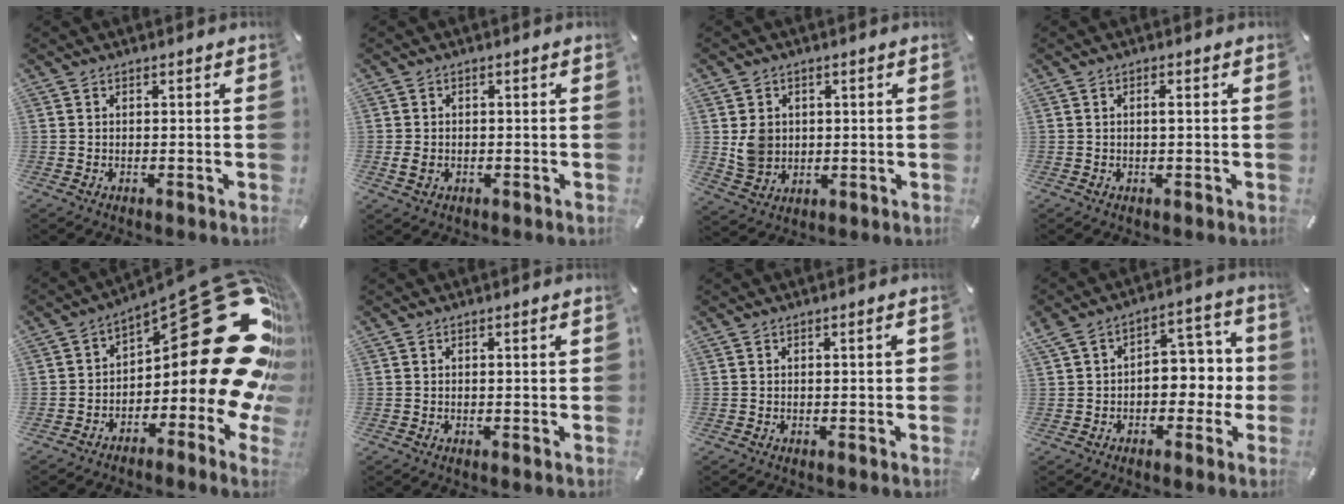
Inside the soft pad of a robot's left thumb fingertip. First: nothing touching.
{"total": 2.6, "force": [-0.6, 2.0, 1.6], "torque": [-0.036, 0.001, -0.012]}
{"total": 6.0, "force": [0.9, 5.7, 1.7], "torque": [-0.027, 0.002, 0.016]}
{"total": 1.8, "force": [0.2, 0.5, 1.7], "torque": [-0.034, 0.000, 0.002]}
{"total": 37.3, "force": [9.7, 17.3, 31.5], "torque": [-0.361, -0.115, 0.208]}
{"total": 1.1, "force": [0.2, 0.2, 1.0], "torque": [-0.020, 0.001, 0.002]}
{"total": 2.0, "force": [0.2, 0.6, 1.9], "torque": [-0.027, 0.002, -0.001]}
{"total": 9.2, "force": [-0.7, 7.0, 5.9], "torque": [-0.071, 0.008, -0.017]}